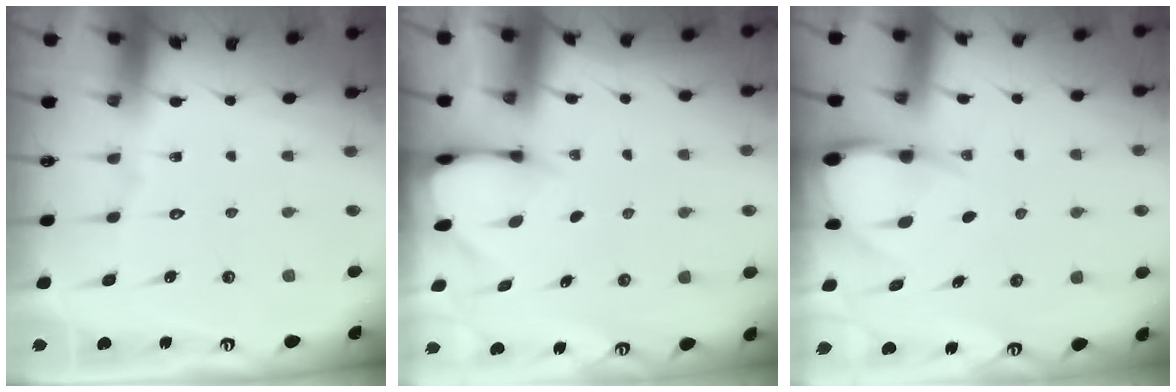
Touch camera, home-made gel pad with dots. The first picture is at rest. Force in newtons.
{"total": 2.0, "press": 2.0, "slide": 0.1}
{"total": 5.0, "press": 5.0, "slide": 0.8}